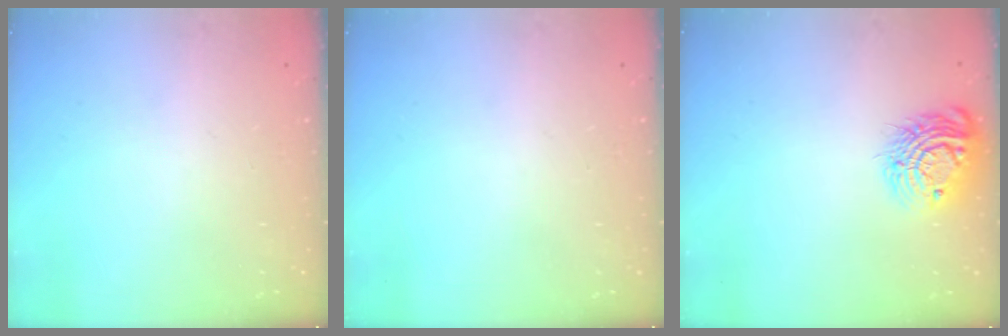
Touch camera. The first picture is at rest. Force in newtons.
{"total": 0.0}
{"total": 13.3, "press": 13.3, "slide": 0.9}